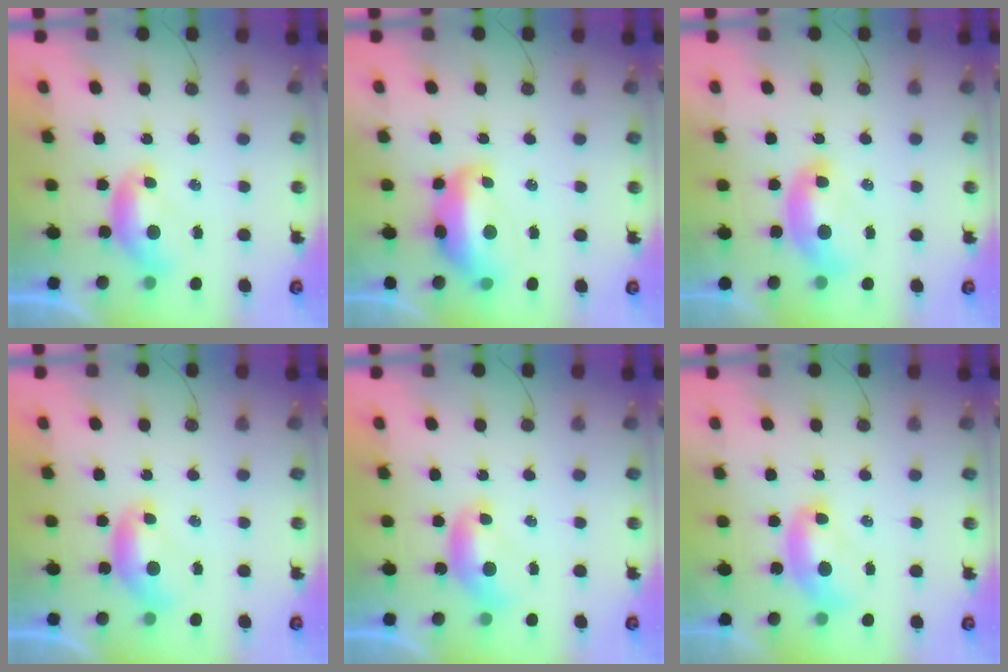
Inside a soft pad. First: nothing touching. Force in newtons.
{"total": 6.2, "press": 6.1, "slide": 1.1}
{"total": 2.6, "press": 2.5, "slide": 0.6}
{"total": 0.0}
{"total": 0.0}
{"total": 2.0, "press": 2.0, "slide": 0.0}